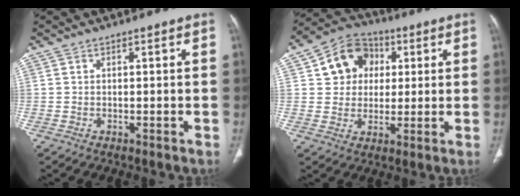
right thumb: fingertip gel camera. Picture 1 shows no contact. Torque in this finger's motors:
{"motor_torque": [-0.37, 0.64, 0.00, 0.46, 0.20]}